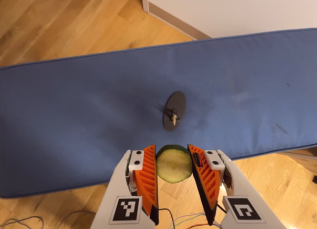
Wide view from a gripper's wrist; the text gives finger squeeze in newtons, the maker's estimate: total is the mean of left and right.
{"total": 8.4, "left": 8.4, "right": 8.4}